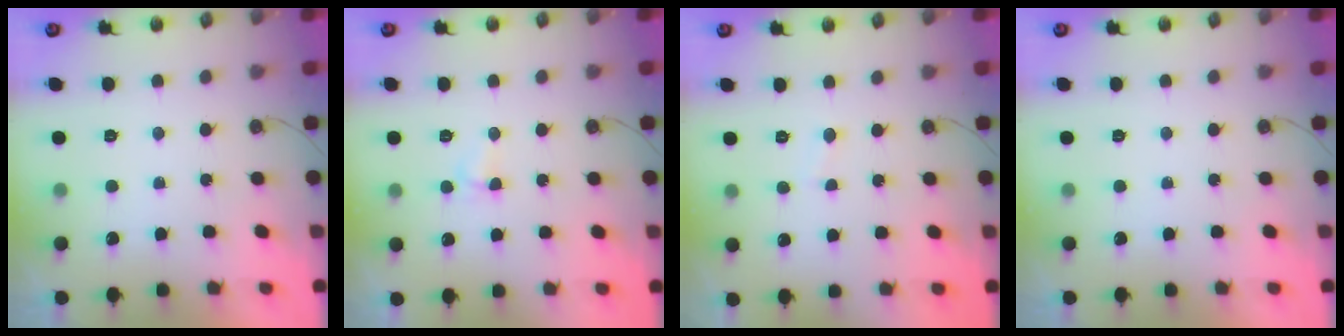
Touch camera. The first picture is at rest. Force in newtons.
{"total": 3.5, "press": 3.5, "slide": 0.4}
{"total": 3.8, "press": 1.9, "slide": 3.3}
{"total": 0.0}